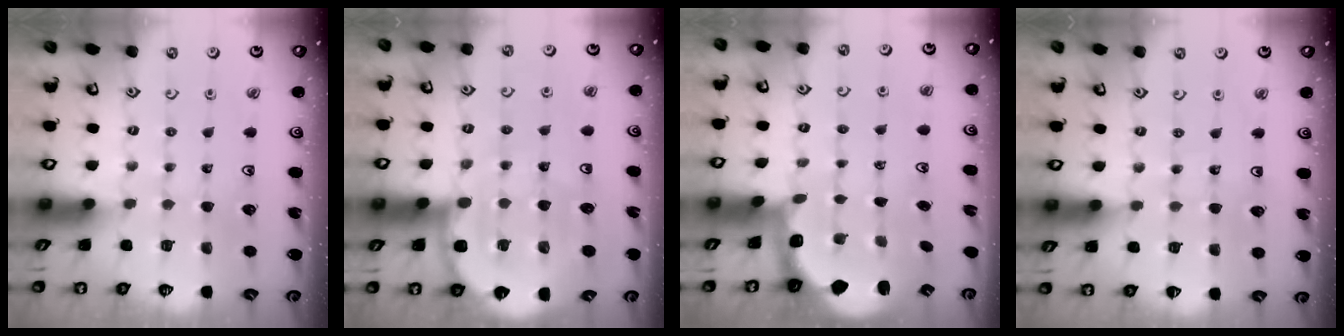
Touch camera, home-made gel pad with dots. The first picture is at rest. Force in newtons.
{"total": 8.5, "press": 8.4, "slide": 1.1}
{"total": 2.2, "press": 1.5, "slide": 1.6}
{"total": 2.9, "press": 2.8, "slide": 0.3}